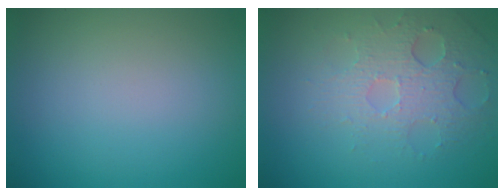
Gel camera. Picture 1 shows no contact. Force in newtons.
{"total": 3.6, "press": 3.2, "slide": 1.5}